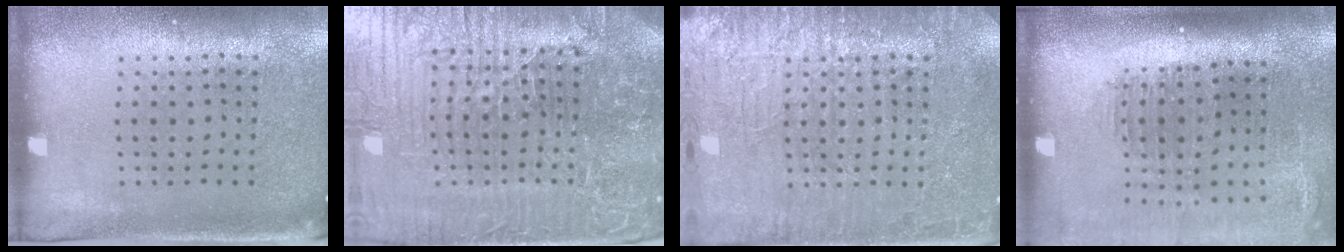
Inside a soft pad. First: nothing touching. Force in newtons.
{"total": 7.9, "press": 6.9, "slide": 3.7}
{"total": 6.7, "press": 6.6, "slide": 1.1}
{"total": 2.1, "press": 1.7, "slide": 1.2}